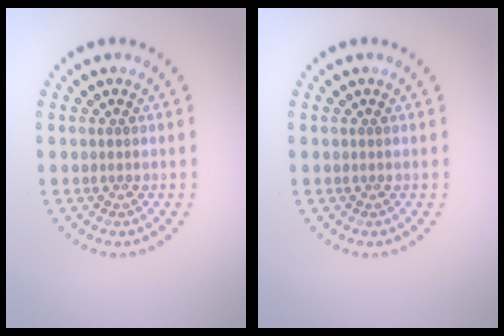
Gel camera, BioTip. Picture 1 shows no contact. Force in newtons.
{"total": 0.0}